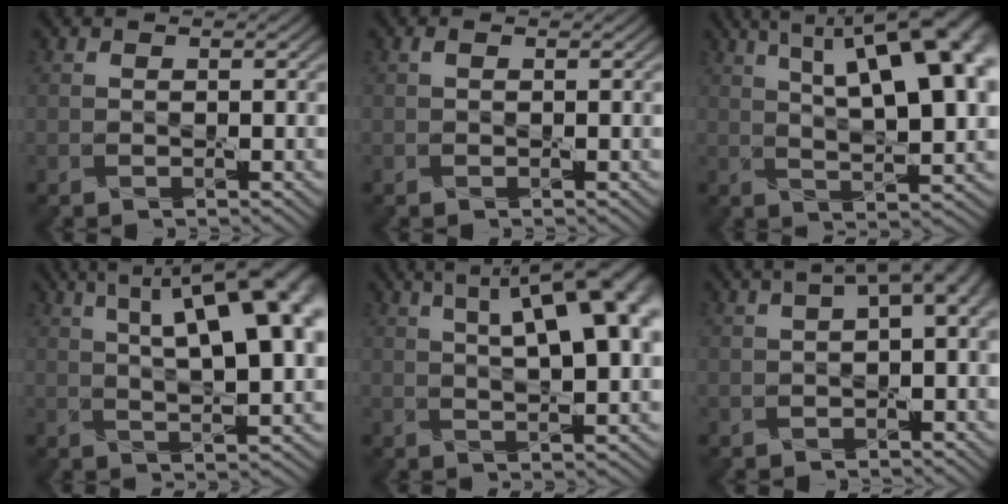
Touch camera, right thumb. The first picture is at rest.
{"total": 0.0}
{"total": 17.2, "force": [7.1, 6.7, 14.2], "torque": [-0.194, 0.051, 0.093]}
{"total": 15.8, "force": [6.1, 5.6, 13.5], "torque": [-0.184, 0.049, 0.076]}
{"total": 13.2, "force": [5.2, 4.4, 11.3], "torque": [-0.150, 0.037, 0.060]}
{"total": 4.8, "force": [1.0, 1.9, 4.3], "torque": [-0.057, 0.008, 0.015]}